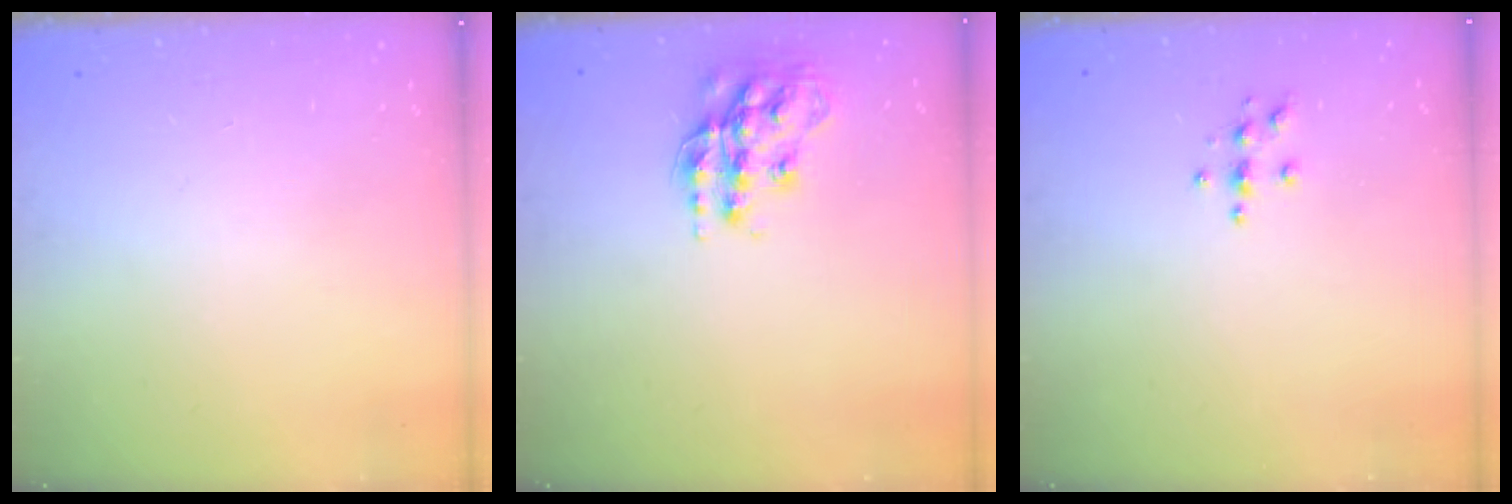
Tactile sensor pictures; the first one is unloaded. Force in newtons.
{"total": 14.6, "press": 14.5, "slide": 0.7}
{"total": 3.6, "press": 3.6, "slide": 0.4}